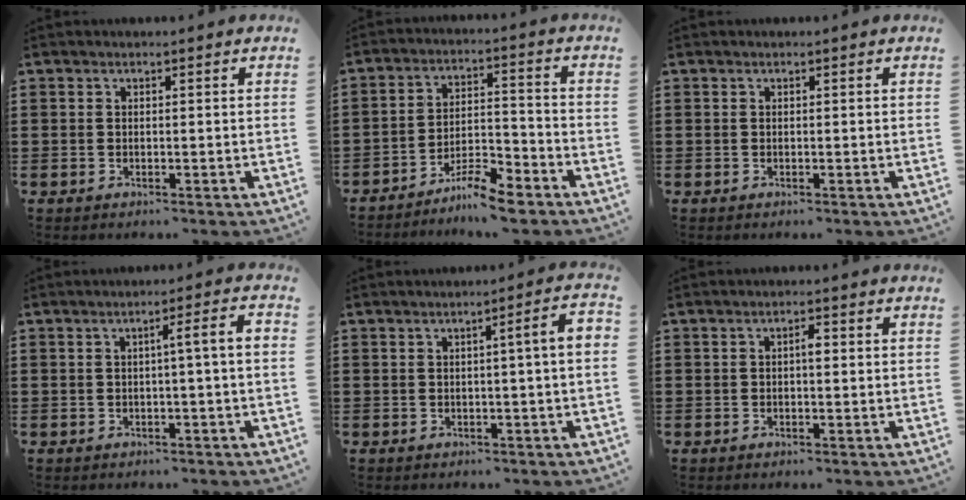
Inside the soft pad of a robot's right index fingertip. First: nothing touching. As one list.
[{"total": 6.2, "force": [-5.6, 0.7, 2.7], "torque": [-0.052, 0.008, -0.107]}, {"total": 0.0}, {"total": 3.6, "force": [-0.4, -0.1, 3.5], "torque": [-0.063, 0.000, -0.011]}, {"total": 3.2, "force": [-0.2, -0.1, 3.2], "torque": [-0.054, -0.003, -0.007]}, {"total": 1.6, "force": [0.0, 0.4, 1.5], "torque": [-0.029, 0.002, -0.002]}]